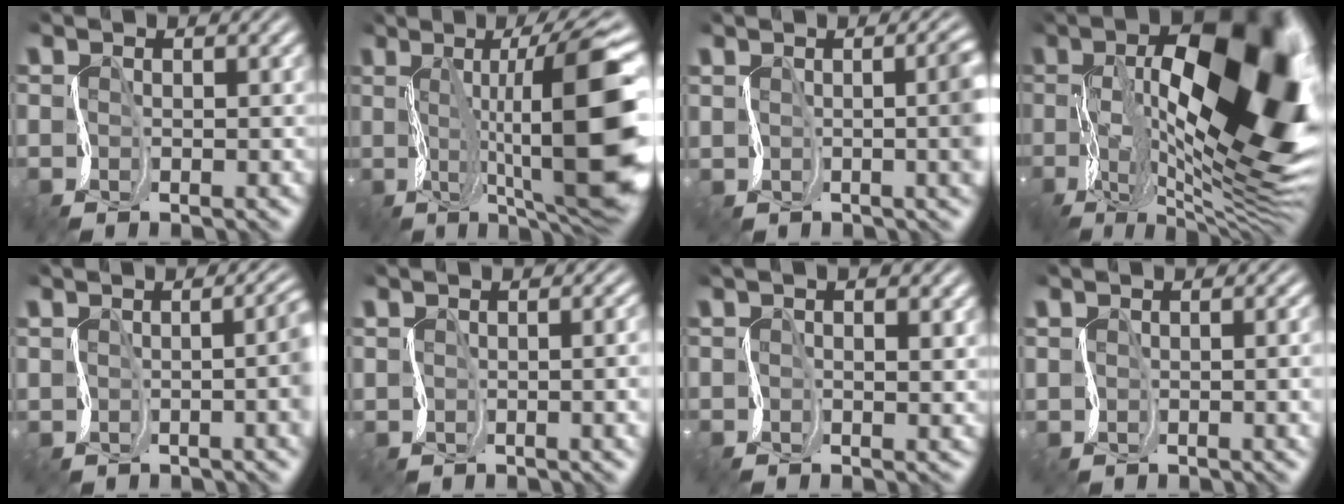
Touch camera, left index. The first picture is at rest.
{"total": 12.9, "force": [0.5, 2.8, 12.6], "torque": [-0.180, 0.018, 0.017]}
{"total": 2.9, "force": [0.8, 0.5, 2.7], "torque": [-0.026, -0.004, 0.022]}
{"total": 17.2, "force": [1.9, 8.1, 15.0], "torque": [-0.253, 0.010, 0.037]}
{"total": 3.0, "force": [0.5, 0.7, 2.9], "torque": [-0.026, -0.002, 0.015]}
{"total": 2.9, "force": [0.4, 1.5, 2.5], "torque": [-0.010, 0.002, 0.012]}
{"total": 1.6, "force": [1.2, 0.0, 1.0], "torque": [-0.025, 0.002, 0.020]}
{"total": 2.1, "force": [0.5, 1.1, 1.7], "torque": [-0.008, 0.001, 0.010]}